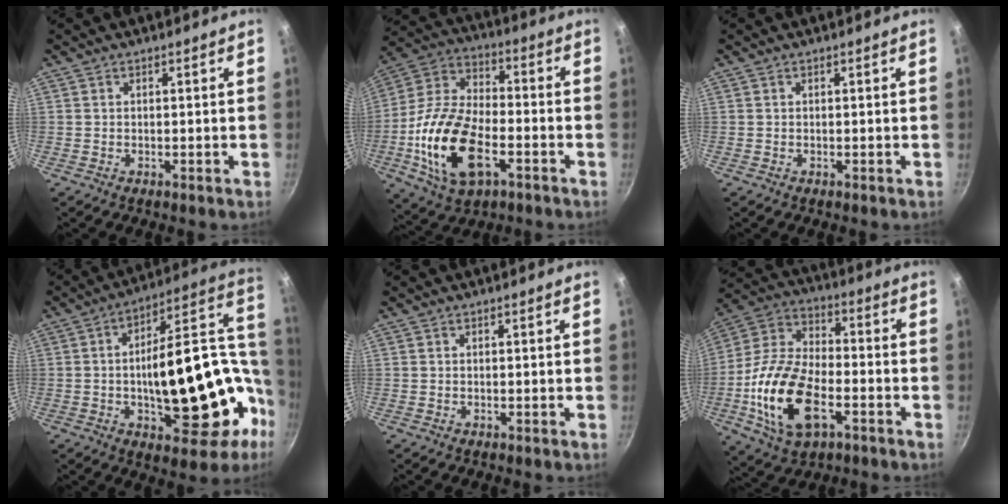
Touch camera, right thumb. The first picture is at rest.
{"total": 20.2, "force": [-6.2, 10.8, 15.9], "torque": [-0.307, 0.029, -0.121]}
{"total": 0.0}
{"total": 29.6, "force": [-3.4, 14.6, 25.5], "torque": [-0.321, 0.035, -0.028]}
{"total": 0.0}
{"total": 19.8, "force": [-6.1, 10.7, 15.5], "torque": [-0.298, 0.029, -0.121]}